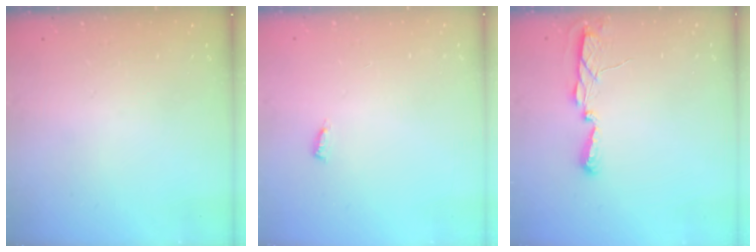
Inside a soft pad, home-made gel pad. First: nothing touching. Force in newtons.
{"total": 3.4, "press": 3.4, "slide": 0.3}
{"total": 5.5, "press": 5.5, "slide": 0.6}